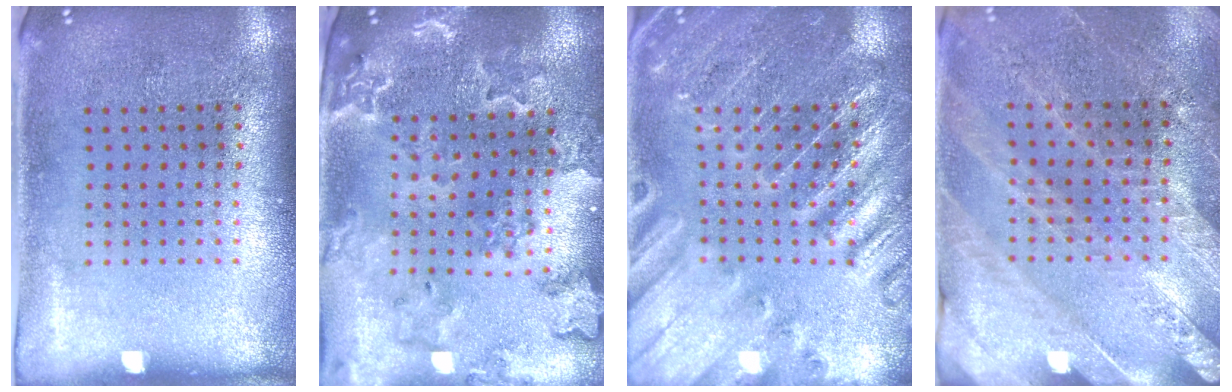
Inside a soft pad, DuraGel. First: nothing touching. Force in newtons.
{"total": 1.9, "press": 1.9, "slide": 0.3}
{"total": 3.0, "press": 3.0, "slide": 0.3}
{"total": 2.6, "press": 2.6, "slide": 0.4}